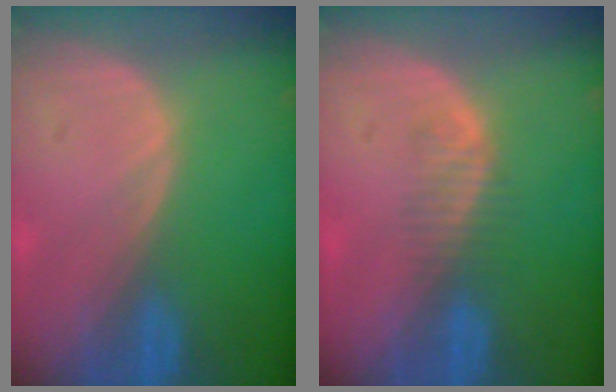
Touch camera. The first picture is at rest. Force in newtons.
{"total": 2.2, "press": 2.0, "slide": 0.9}